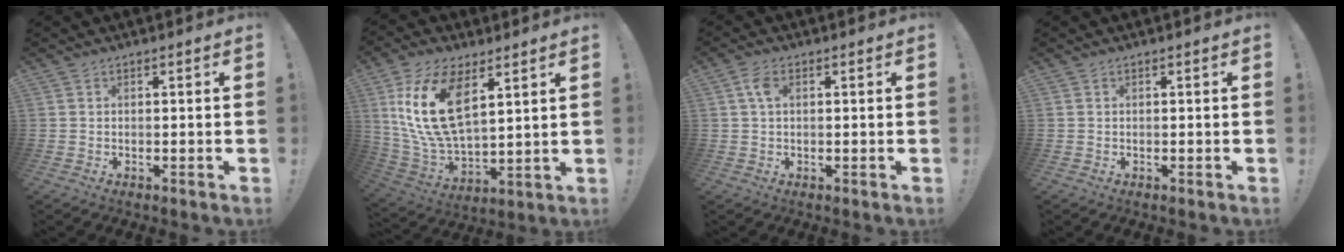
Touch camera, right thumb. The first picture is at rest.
{"total": 18.8, "force": [7.8, 9.9, 13.9], "torque": [-0.291, -0.032, 0.135]}
{"total": 3.8, "force": [1.0, 2.2, 2.9], "torque": [-0.060, 0.008, 0.017]}
{"total": 0.0}